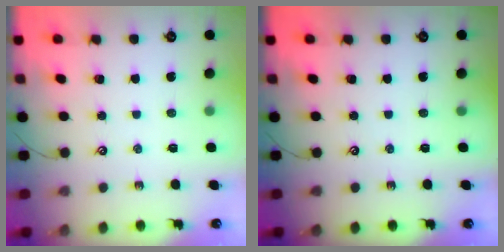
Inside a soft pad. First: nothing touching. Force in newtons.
{"total": 0.0}